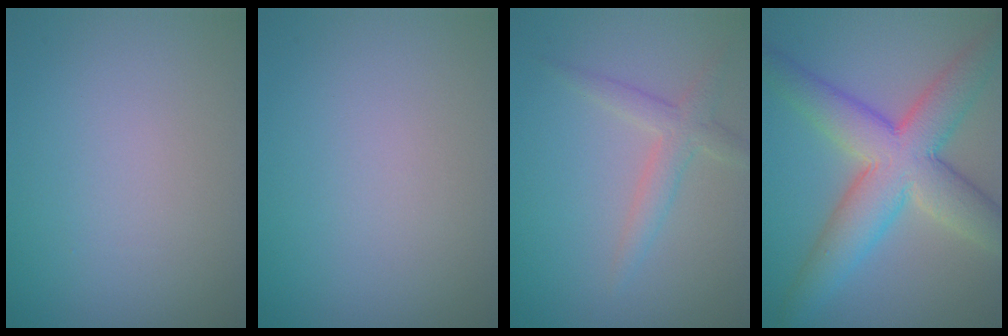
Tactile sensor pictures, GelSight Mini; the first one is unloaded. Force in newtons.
{"total": 0.0}
{"total": 2.4, "press": 2.4, "slide": 0.1}
{"total": 9.0, "press": 9.0, "slide": 0.3}